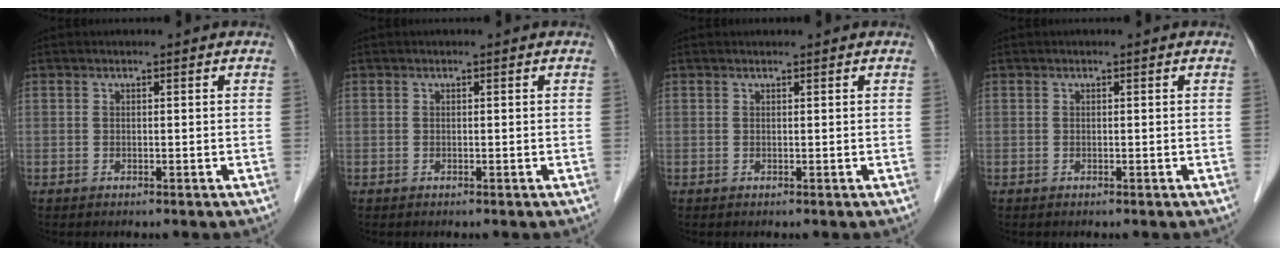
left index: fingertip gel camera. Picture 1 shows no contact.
{"total": 0.0}
{"total": 0.0}
{"total": 0.0}